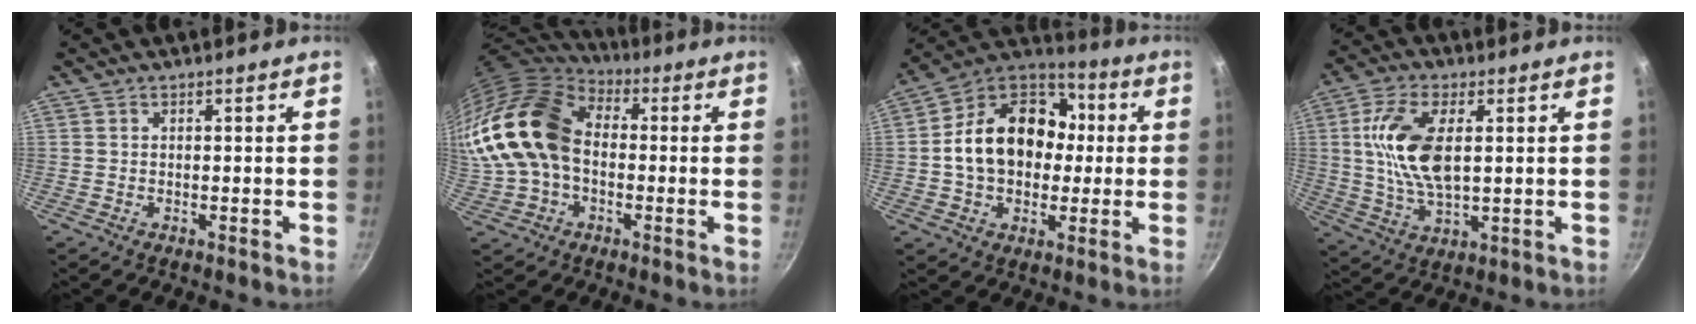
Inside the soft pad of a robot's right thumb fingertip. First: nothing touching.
{"total": 23.5, "force": [0.4, 16.7, 16.6], "torque": [-0.354, 0.043, 0.001]}
{"total": 20.2, "force": [0.6, 15.3, 13.1], "torque": [-0.192, 0.043, 0.000]}
{"total": 13.1, "force": [2.2, 6.4, 11.2], "torque": [-0.214, 0.000, 0.044]}